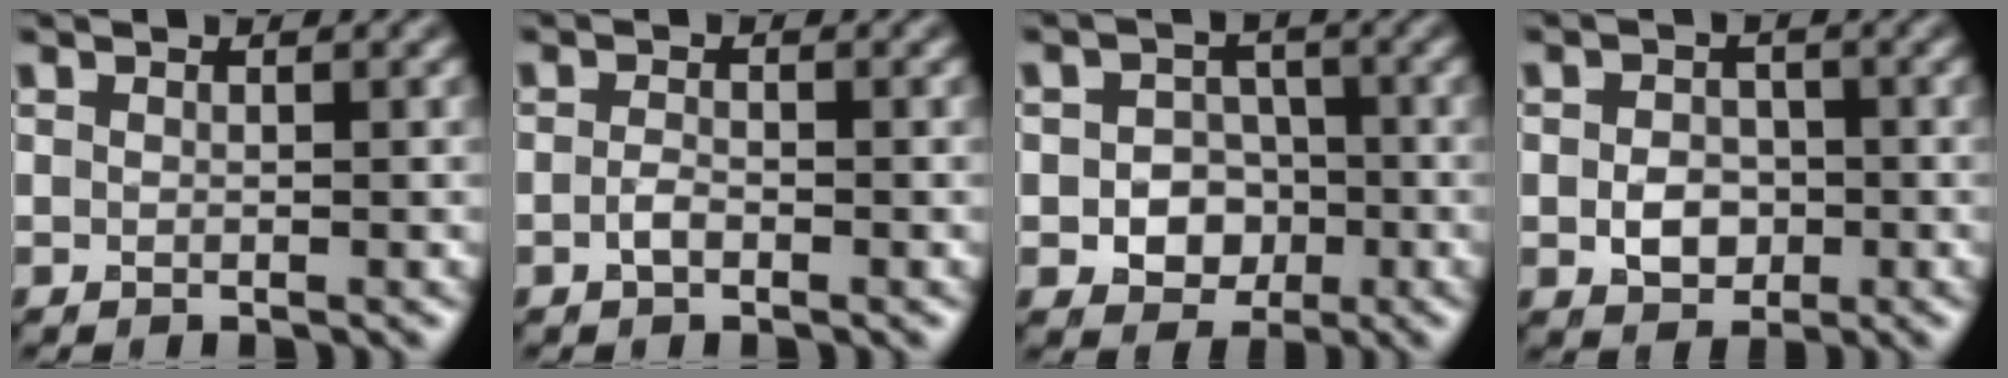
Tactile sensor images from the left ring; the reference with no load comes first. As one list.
[{"total": 1.1, "force": [-0.5, 0.5, 0.9], "torque": [-0.021, 0.001, -0.012]}, {"total": 4.5, "force": [-1.2, 3.7, 2.3], "torque": [-0.010, -0.003, -0.030]}, {"total": 3.1, "force": [-0.7, 2.4, 1.8], "torque": [-0.030, -0.003, -0.015]}]